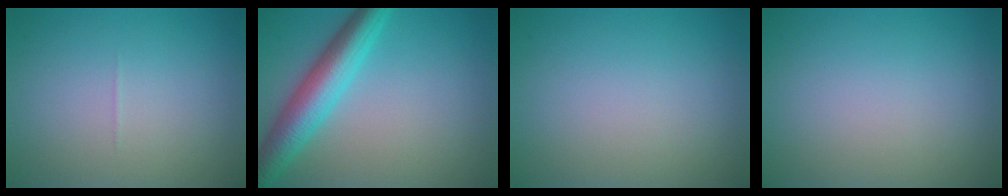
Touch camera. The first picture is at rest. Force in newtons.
{"total": 6.1, "press": 6.1, "slide": 0.1}
{"total": 0.0}
{"total": 0.0}